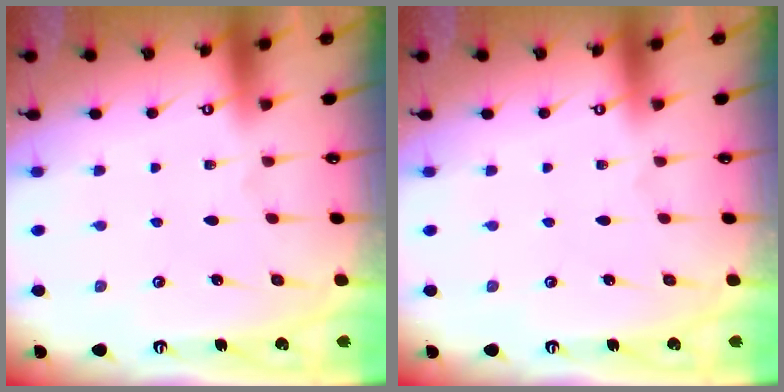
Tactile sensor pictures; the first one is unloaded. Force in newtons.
{"total": 0.0}